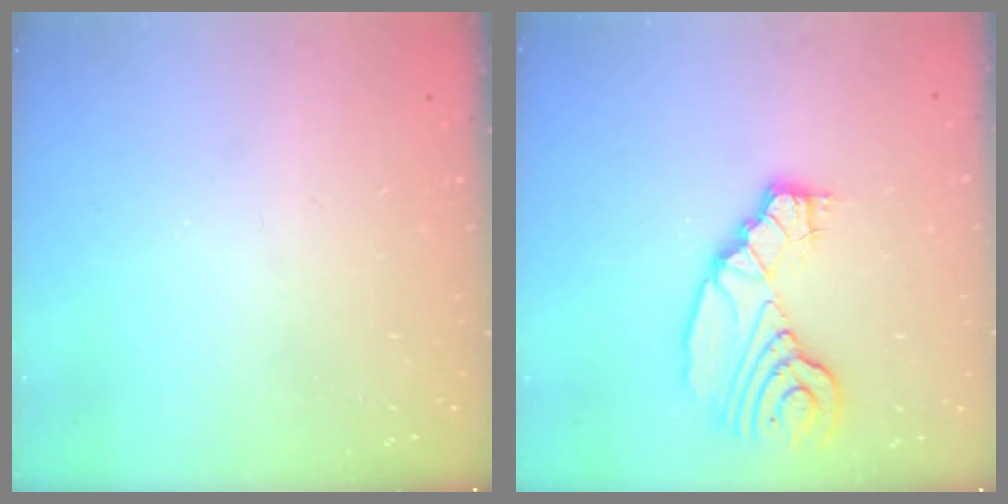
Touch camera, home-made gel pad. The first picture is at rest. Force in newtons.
{"total": 12.3, "press": 12.3, "slide": 1.2}